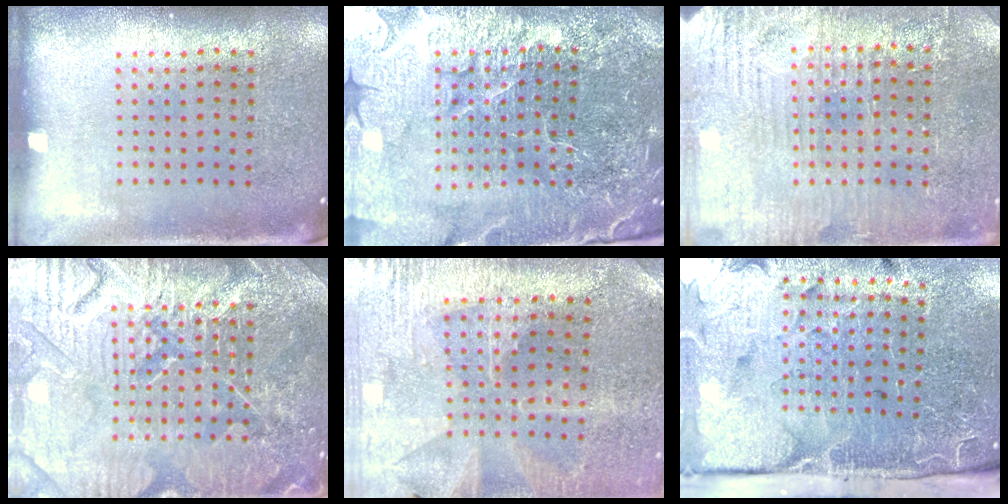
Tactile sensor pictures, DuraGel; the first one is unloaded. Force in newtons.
{"total": 6.1, "press": 5.4, "slide": 2.8}
{"total": 3.4, "press": 3.4, "slide": 0.5}
{"total": 7.9, "press": 7.8, "slide": 1.0}
{"total": 1.0, "press": 1.0, "slide": 0.3}
{"total": 5.1, "press": 4.0, "slide": 3.2}